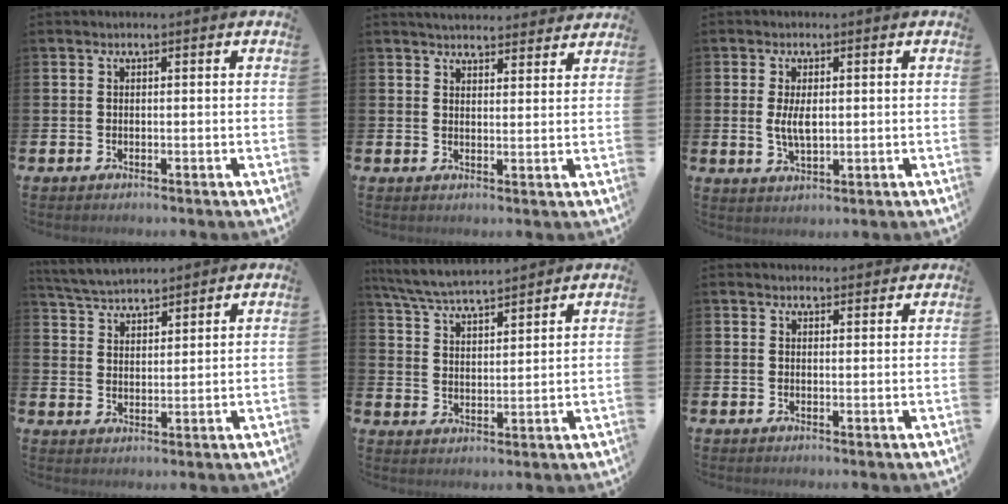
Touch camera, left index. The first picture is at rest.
{"total": 3.8, "force": [3.7, 0.6, 0.2], "torque": [-0.006, -0.023, 0.067]}
{"total": 3.8, "force": [0.5, 1.7, 3.3], "torque": [-0.056, 0.000, 0.006]}
{"total": 4.2, "force": [4.1, 0.5, 0.1], "torque": [-0.027, -0.022, 0.075]}
{"total": 6.1, "force": [5.9, 0.5, 1.2], "torque": [-0.051, -0.030, 0.107]}
{"total": 1.8, "force": [1.7, 0.5, -0.1], "torque": [0.009, -0.006, 0.030]}